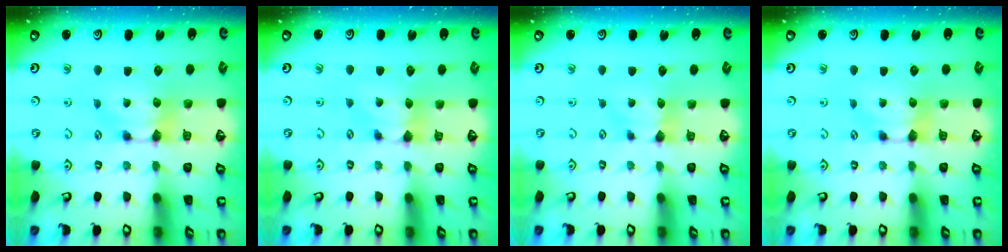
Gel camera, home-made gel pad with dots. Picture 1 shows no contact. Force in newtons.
{"total": 0.9, "press": 0.7, "slide": 0.6}
{"total": 0.9, "press": 0.8, "slide": 0.5}
{"total": 0.0}